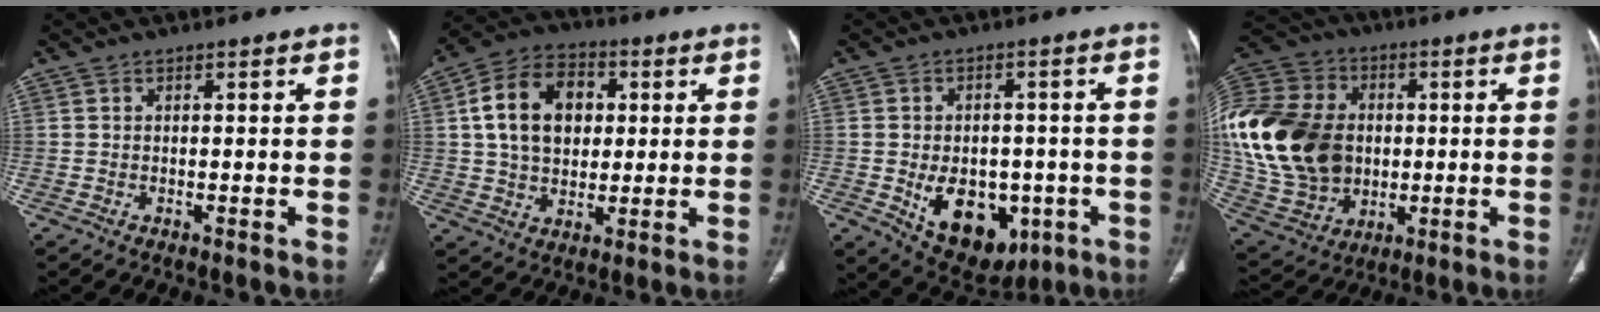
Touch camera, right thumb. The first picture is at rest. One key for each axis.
{"total": 15.3, "fx": 3.1, "fy": 11.1, "fz": 10.2, "tx": -0.148, "ty": 0.011, "tz": 0.051}
{"total": 13.9, "fx": -4.0, "fy": 9.4, "fz": 9.4, "tx": -0.100, "ty": 0.011, "tz": -0.035}
{"total": 30.3, "fx": 1.6, "fy": 23.0, "fz": 19.6, "tx": -0.435, "ty": 0.025, "tz": 0.048}